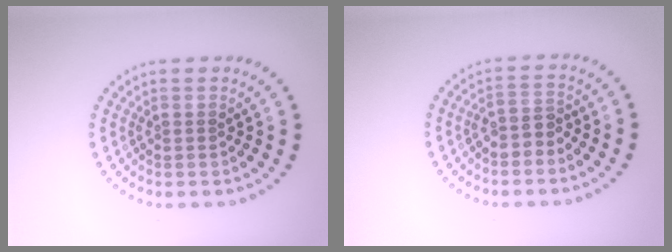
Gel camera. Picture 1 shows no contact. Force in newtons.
{"total": 1.8, "press": 1.5, "slide": 0.9}